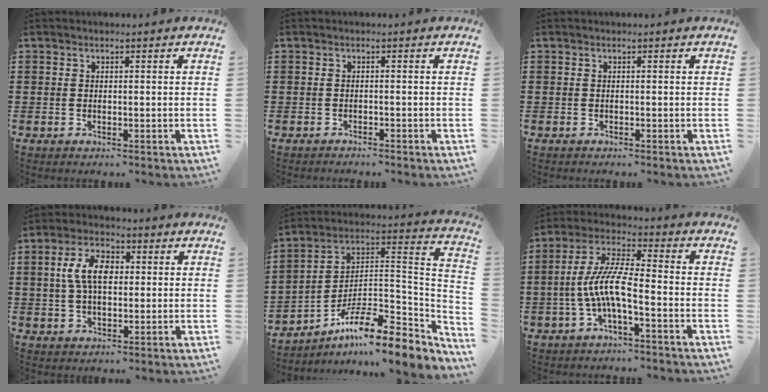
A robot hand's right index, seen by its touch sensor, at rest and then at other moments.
{"total": 0.8, "force": [-0.8, 0.1, 0.0], "torque": [-0.002, 0.003, -0.018]}
{"total": 0.0}
{"total": 6.8, "force": [1.0, 3.7, 5.6], "torque": [-0.123, 0.014, 0.013]}
{"total": 10.6, "force": [-8.2, 1.8, 6.4], "torque": [-0.109, 0.006, -0.165]}
{"total": 8.1, "force": [-2.7, 1.5, 7.5], "torque": [-0.175, -0.015, -0.058]}